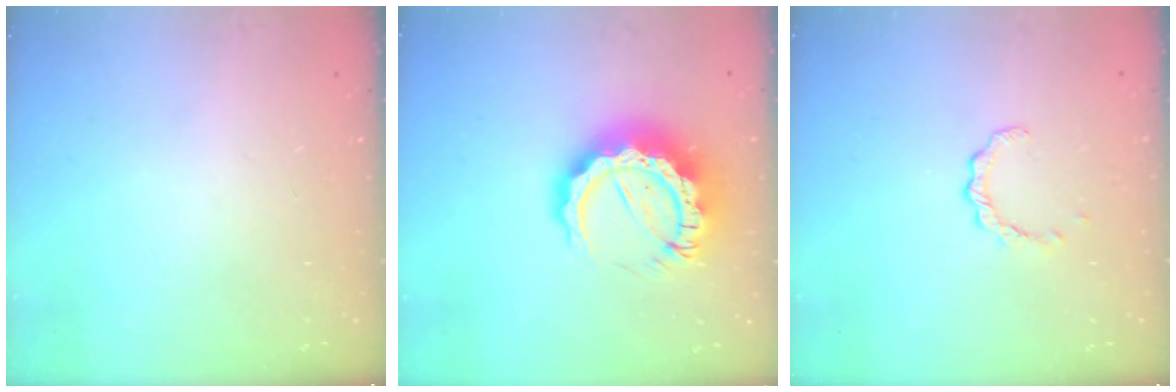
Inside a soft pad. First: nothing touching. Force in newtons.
{"total": 14.6, "press": 14.4, "slide": 1.8}
{"total": 2.9, "press": 2.9, "slide": 0.3}